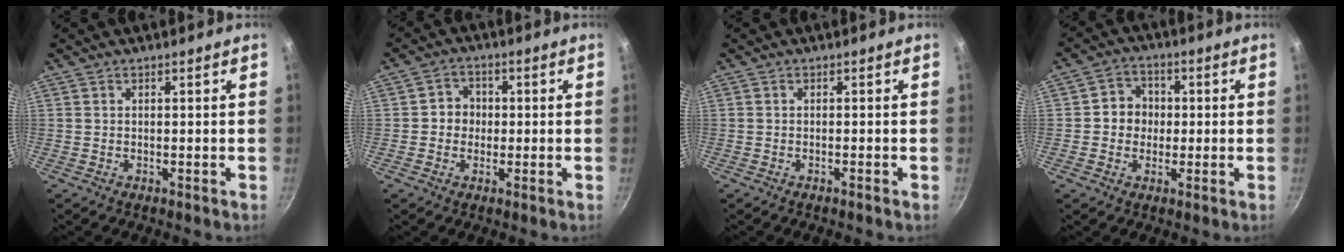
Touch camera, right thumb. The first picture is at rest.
{"total": 4.3, "force": [-0.2, 4.0, 1.5], "torque": [0.007, 0.009, -0.009]}
{"total": 0.6, "force": [-0.4, -0.1, 0.4], "torque": [-0.014, 0.004, -0.008]}
{"total": 5.9, "force": [0.0, 5.5, 2.3], "torque": [-0.001, 0.010, -0.009]}